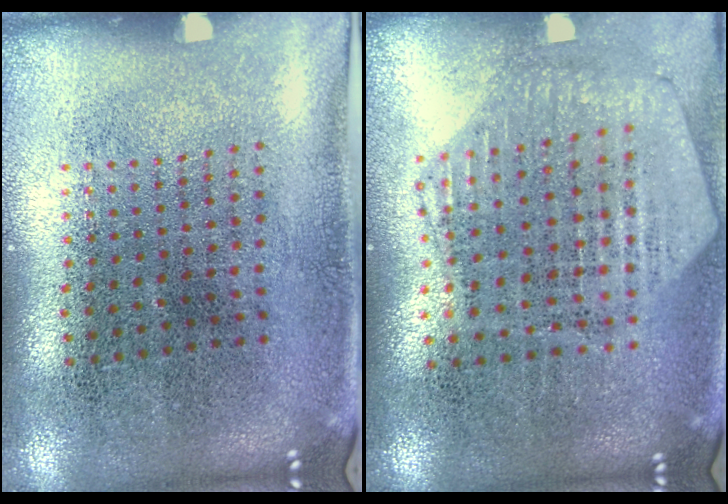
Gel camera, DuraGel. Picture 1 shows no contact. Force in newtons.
{"total": 1.2, "press": 1.1, "slide": 0.2}